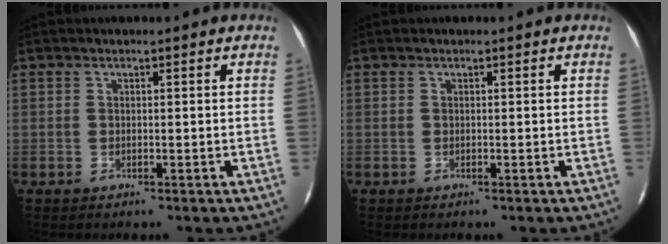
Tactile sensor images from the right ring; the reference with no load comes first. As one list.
[{"total": 0.0}]